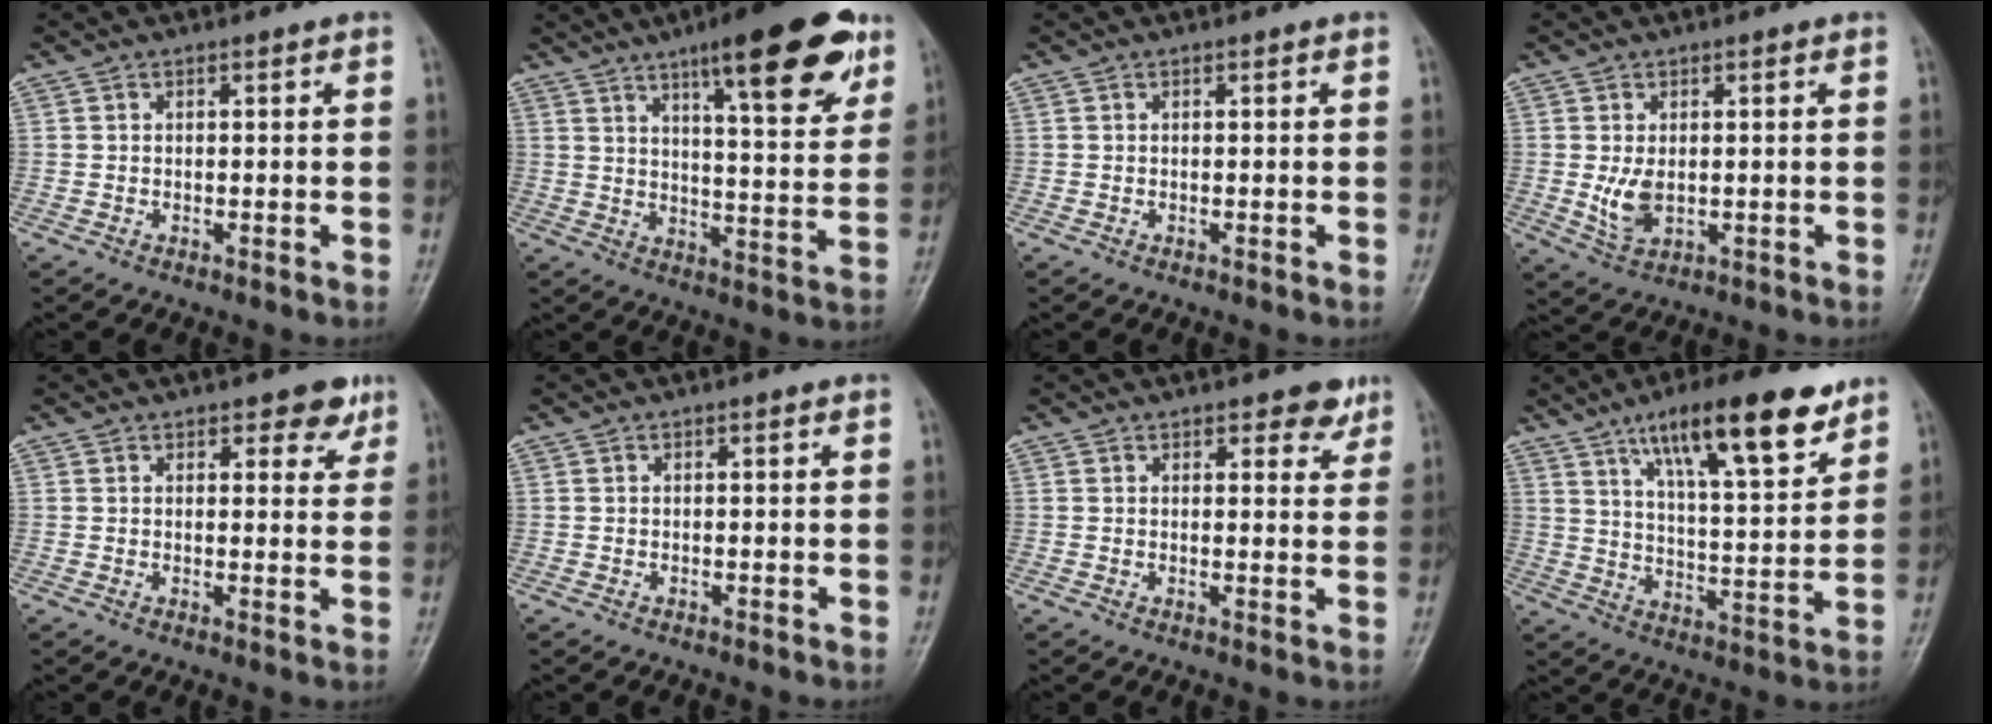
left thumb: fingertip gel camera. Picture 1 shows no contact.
{"total": 18.9, "force": [11.2, 4.8, 14.5], "torque": [-0.168, -0.044, 0.161]}
{"total": 0.0}
{"total": 4.6, "force": [0.0, 2.8, 3.6], "torque": [-0.065, -0.012, 0.009]}
{"total": 4.4, "force": [2.9, 2.3, 2.3], "torque": [-0.001, -0.014, 0.035]}
{"total": 0.0}
{"total": 3.9, "force": [2.8, 2.0, 1.8], "torque": [0.004, -0.014, 0.033]}
{"total": 17.9, "force": [11.0, 4.9, 13.2], "torque": [-0.182, -0.048, 0.181]}